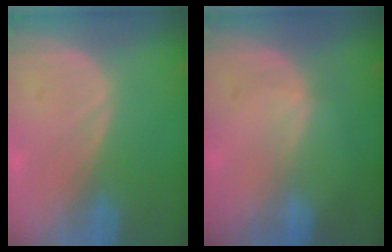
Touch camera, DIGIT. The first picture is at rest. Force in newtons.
{"total": 1.3, "press": 0.9, "slide": 0.9}